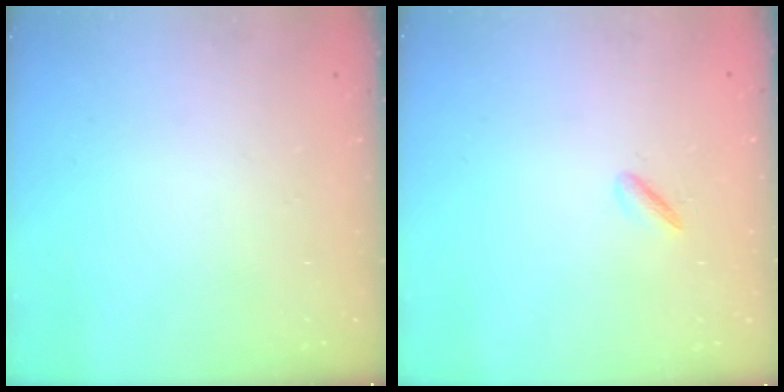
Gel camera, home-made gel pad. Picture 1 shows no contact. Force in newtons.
{"total": 2.1, "press": 1.9, "slide": 0.8}